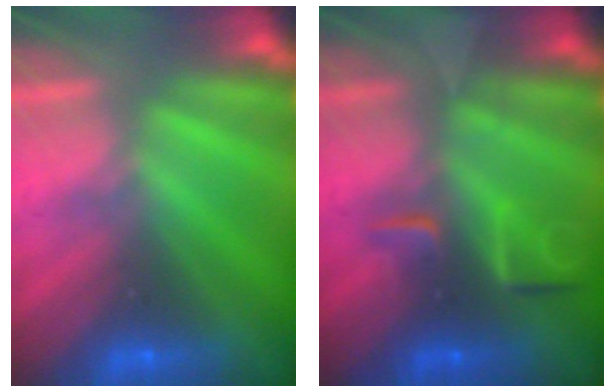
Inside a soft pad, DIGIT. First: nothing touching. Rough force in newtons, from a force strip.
{"total": 2.2}